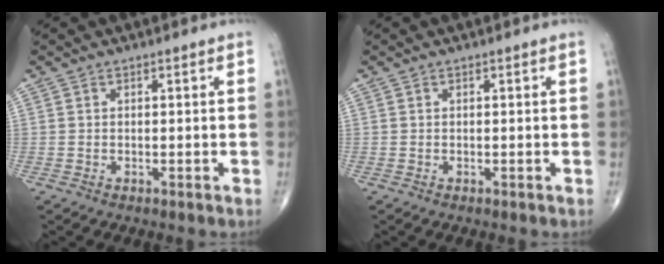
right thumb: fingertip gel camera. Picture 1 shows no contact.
{"total": 0.0}